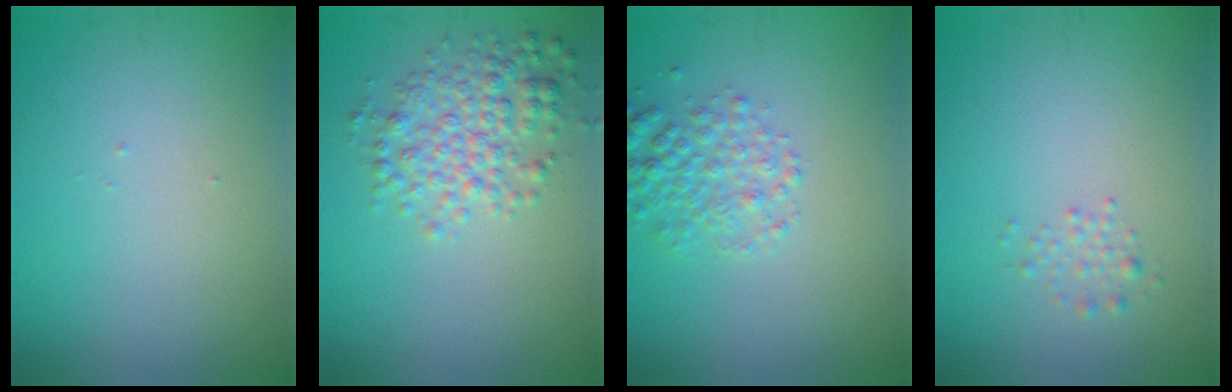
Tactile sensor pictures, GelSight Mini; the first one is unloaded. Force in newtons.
{"total": 3.9, "press": 3.9, "slide": 0.1}
{"total": 2.9, "press": 2.9, "slide": 0.2}
{"total": 1.0, "press": 1.0, "slide": 0.0}